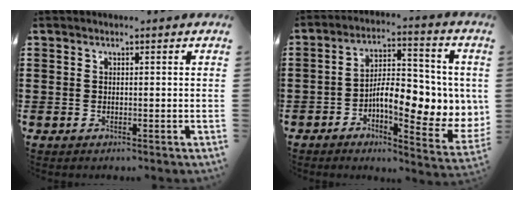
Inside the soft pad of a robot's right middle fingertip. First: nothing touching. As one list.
[{"total": 9.2, "force": [-1.2, 3.7, 8.3], "torque": [-0.132, -0.018, -0.020]}]